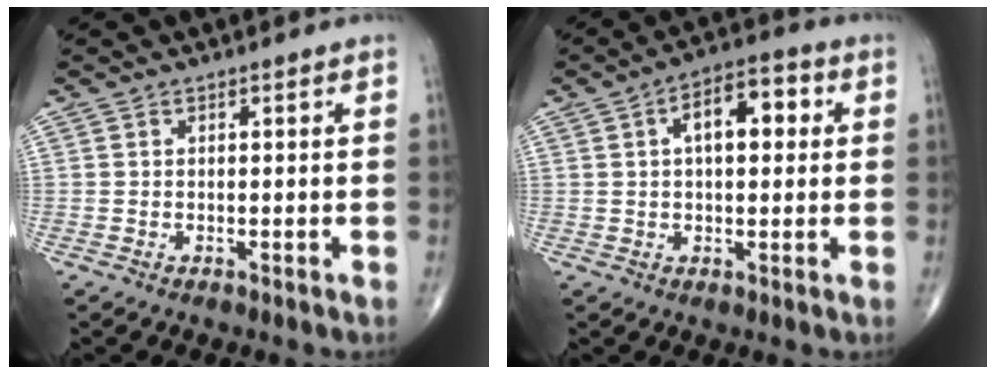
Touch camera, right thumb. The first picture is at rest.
{"total": 9.3, "force": [2.0, 4.8, 7.7], "torque": [-0.099, 0.022, 0.023]}